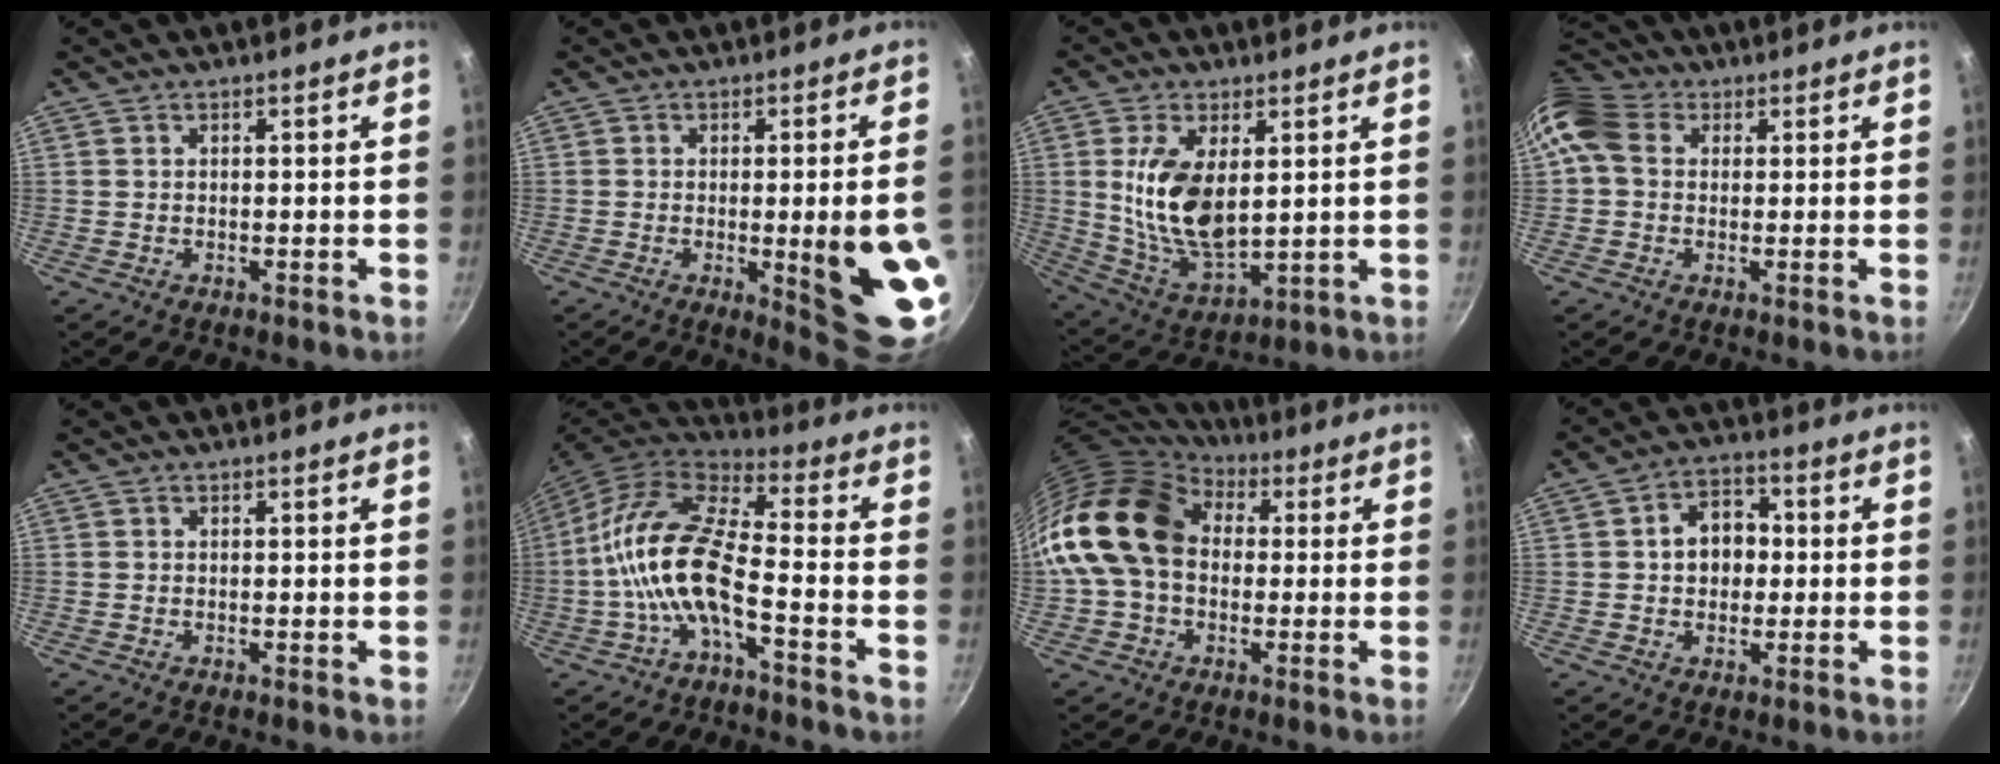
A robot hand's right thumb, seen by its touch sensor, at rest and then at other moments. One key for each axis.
{"total": 13.7, "fx": -2.4, "fy": 2.6, "fz": 13.2, "tx": -0.144, "ty": 0.005, "tz": -0.022}
{"total": 14.3, "fx": 2.5, "fy": 7.4, "fz": 12.0, "tx": -0.218, "ty": -0.023, "tz": 0.060}
{"total": 10.2, "fx": 1.8, "fy": 8.3, "fz": 5.5, "tx": -0.103, "ty": 0.020, "tz": 0.015}
{"total": 0.0}
{"total": 14.0, "fx": -4.0, "fy": 5.2, "fz": 12.4, "tx": -0.245, "ty": 0.042, "tz": -0.092}
{"total": 18.7, "fx": 2.2, "fy": 13.9, "fz": 12.2, "tx": -0.216, "ty": 0.036, "tz": 0.028}
{"total": 8.0, "fx": 0.4, "fy": 6.2, "fz": 5.1, "tx": -0.037, "ty": 0.015, "tz": -0.001}